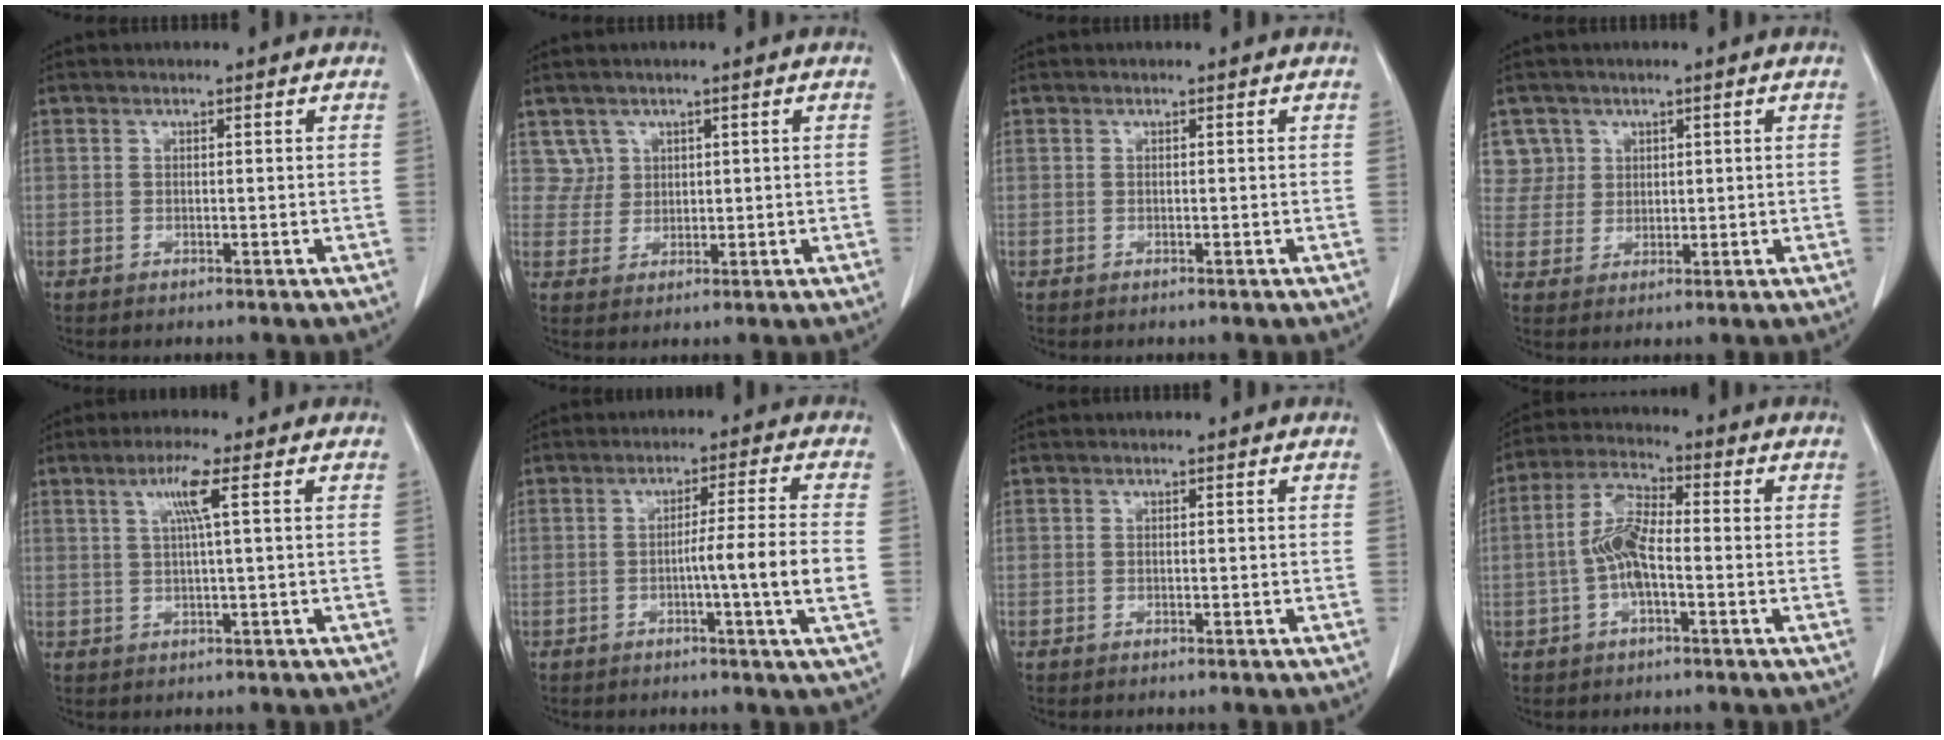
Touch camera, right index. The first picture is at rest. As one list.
[{"total": 3.3, "force": [1.7, 2.7, -0.6], "torque": [0.025, 0.007, 0.030]}, {"total": 0.0}, {"total": 4.9, "force": [2.2, 4.3, -0.6], "torque": [0.028, 0.010, 0.046]}, {"total": 4.3, "force": [1.5, -0.7, 4.0], "torque": [-0.080, 0.004, 0.030]}, {"total": 7.9, "force": [-1.5, -1.5, 7.6], "torque": [-0.115, -0.006, -0.025]}, {"total": 0.0}, {"total": 7.3, "force": [-1.2, 2.5, 6.8], "torque": [-0.149, 0.016, -0.026]}]